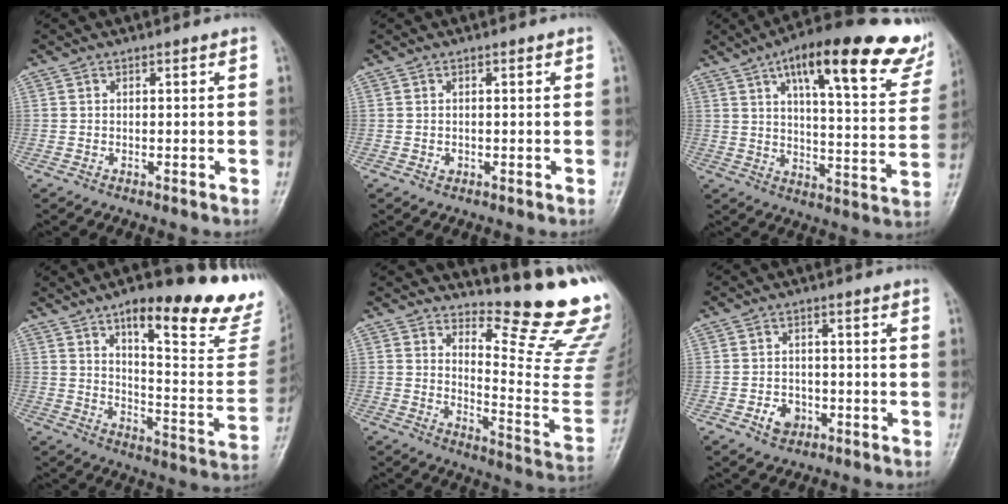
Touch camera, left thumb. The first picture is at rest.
{"total": 0.8, "force": [-0.1, 0.7, 0.4], "torque": [0.000, 0.001, -0.002]}
{"total": 25.8, "force": [15.4, 7.3, 19.3], "torque": [-0.240, -0.034, 0.209]}
{"total": 24.2, "force": [16.7, 5.9, 16.5], "torque": [-0.178, -0.087, 0.225]}
{"total": 17.2, "force": [14.5, 2.2, 8.9], "torque": [-0.086, -0.184, 0.190]}
{"total": 4.1, "force": [-1.6, 3.2, 1.9], "torque": [-0.016, 0.008, -0.024]}